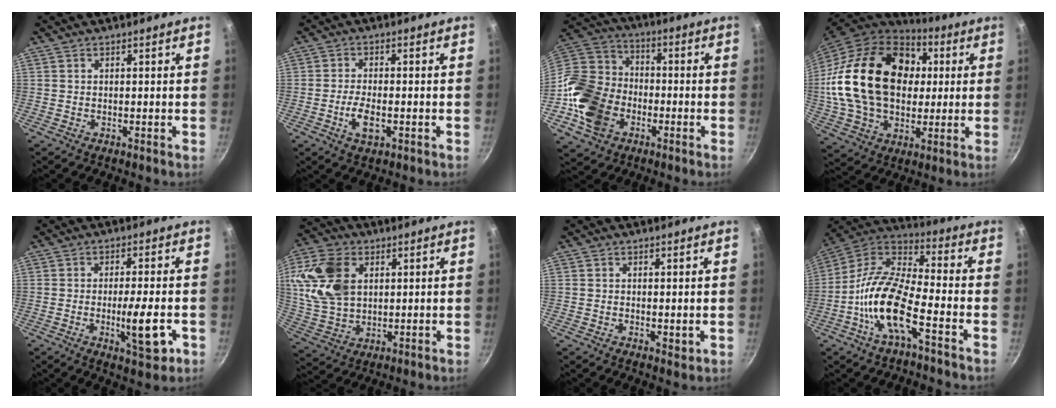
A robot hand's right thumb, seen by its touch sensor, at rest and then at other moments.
{"total": 4.7, "force": [-1.4, 2.1, 4.0], "torque": [-0.079, 0.006, -0.027]}
{"total": 19.0, "force": [-6.1, 14.8, 10.3], "torque": [-0.199, 0.045, -0.120]}
{"total": 28.6, "force": [4.2, 20.0, 20.0], "torque": [-0.348, 0.019, 0.080]}
{"total": 8.5, "force": [-2.3, 1.8, 7.9], "torque": [-0.110, 0.002, -0.032]}
{"total": 14.2, "force": [3.9, 9.8, 9.5], "torque": [-0.167, -0.010, 0.080]}
{"total": 1.4, "force": [0.3, 0.8, 1.1], "torque": [-0.016, -0.005, 0.003]}
{"total": 14.6, "force": [-5.8, 4.8, 12.4], "torque": [-0.243, 0.049, -0.132]}